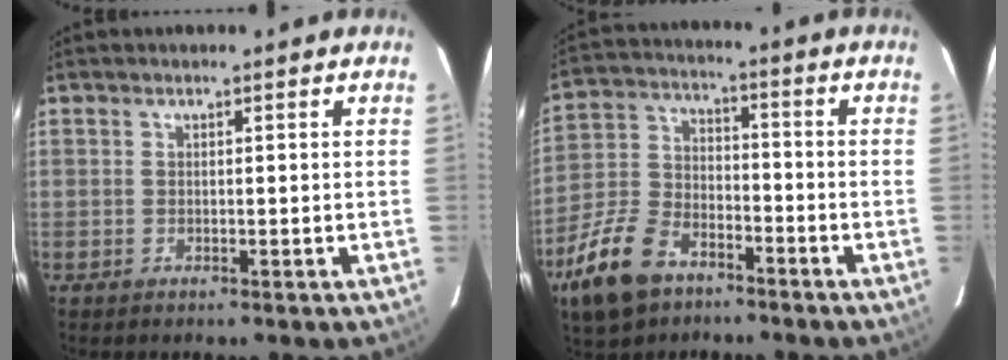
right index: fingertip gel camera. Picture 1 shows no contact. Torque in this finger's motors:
{"motor_torque": [1.01, -1.02, 0.21, 0.05]}